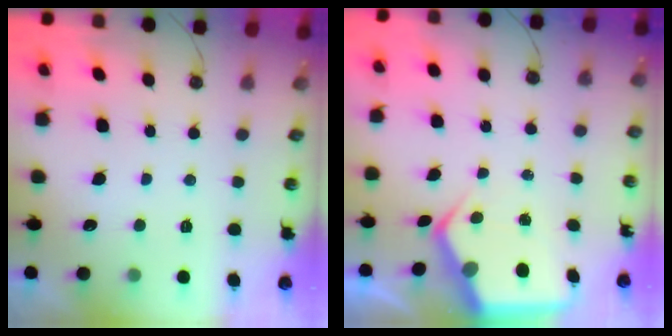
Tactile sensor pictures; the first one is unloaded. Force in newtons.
{"total": 5.3, "press": 5.3, "slide": 0.5}